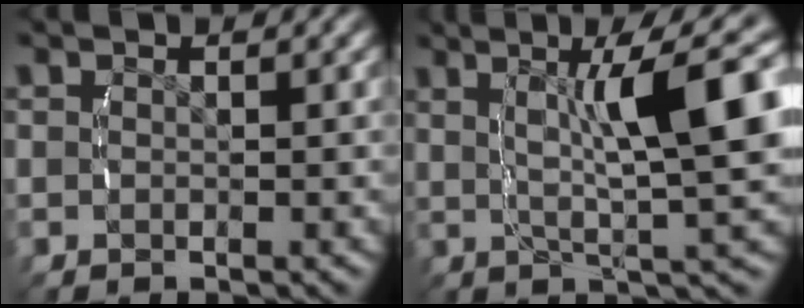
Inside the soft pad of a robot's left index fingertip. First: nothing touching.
{"total": 9.3, "force": [2.1, 2.3, 8.7], "torque": [-0.123, 0.022, 0.030]}